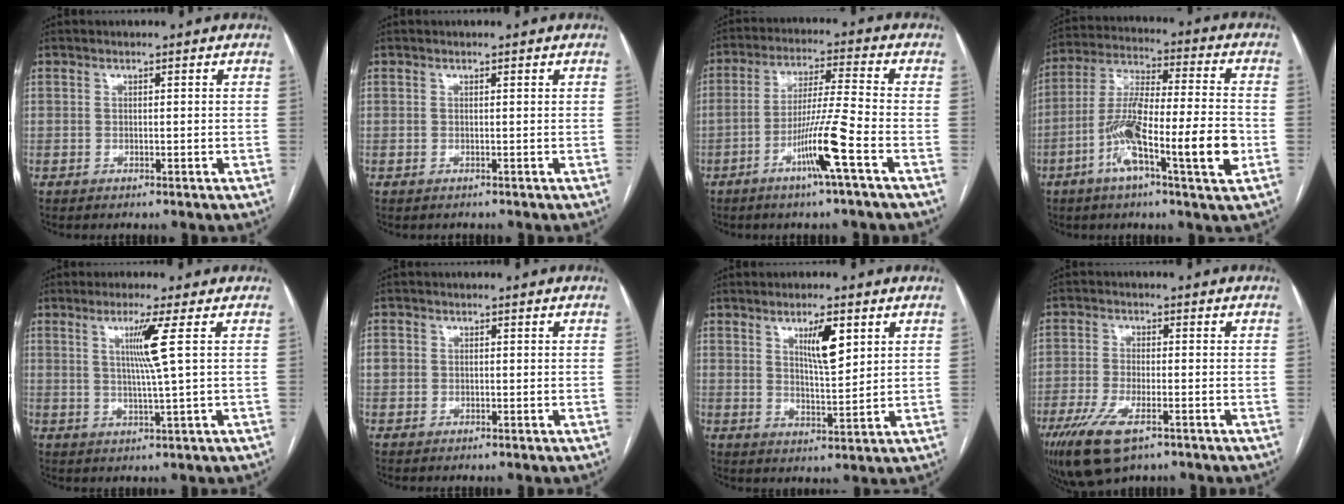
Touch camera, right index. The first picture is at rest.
{"total": 0.0}
{"total": 9.5, "force": [-4.4, -1.3, 8.4], "torque": [-0.158, -0.005, -0.085]}
{"total": 16.0, "force": [-5.5, 1.5, 15.0], "torque": [-0.271, 0.000, -0.099]}
{"total": 5.4, "force": [1.5, -1.5, 4.9], "torque": [-0.095, -0.007, 0.030]}
{"total": 1.9, "force": [0.0, 1.7, 0.8], "torque": [-0.013, 0.011, 0.002]}
{"total": 6.3, "force": [2.9, 1.3, 5.4], "torque": [-0.094, -0.003, 0.052]}
{"total": 10.2, "force": [-6.0, 3.6, 7.5], "torque": [-0.147, -0.020, -0.104]}